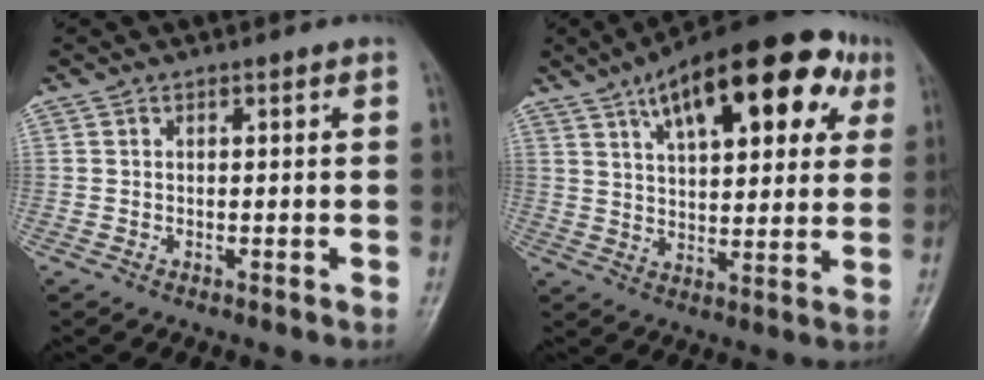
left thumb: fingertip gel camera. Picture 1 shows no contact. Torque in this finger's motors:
{"motor_torque": [1.33, 1.31, 1.65, -1.12, 0.19]}